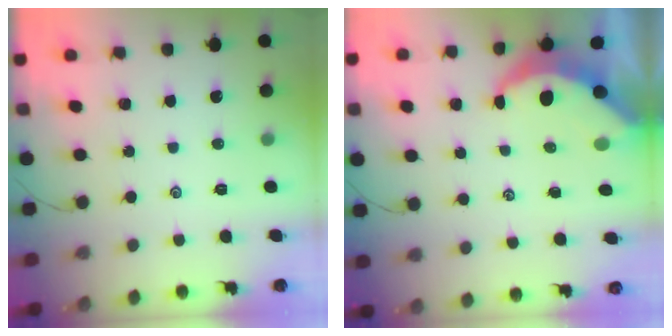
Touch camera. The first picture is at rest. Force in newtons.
{"total": 7.0, "press": 6.9, "slide": 0.9}